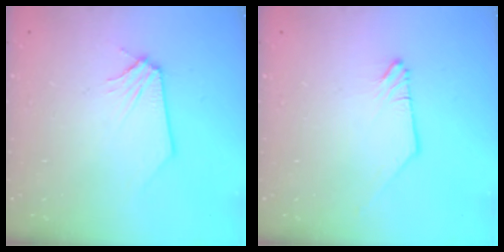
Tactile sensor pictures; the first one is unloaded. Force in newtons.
{"total": 0.0}